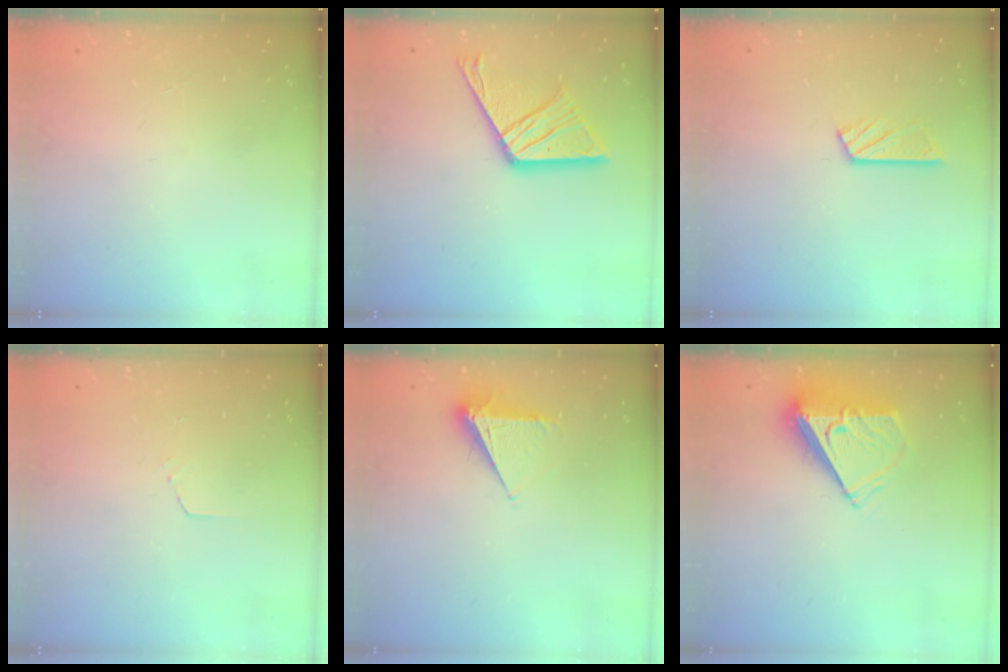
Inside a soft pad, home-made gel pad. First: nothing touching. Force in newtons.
{"total": 15.3, "press": 15.2, "slide": 1.6}
{"total": 5.7, "press": 5.7, "slide": 0.5}
{"total": 2.9, "press": 2.9, "slide": 0.2}
{"total": 5.7, "press": 5.7, "slide": 0.5}
{"total": 7.4, "press": 7.2, "slide": 1.4}